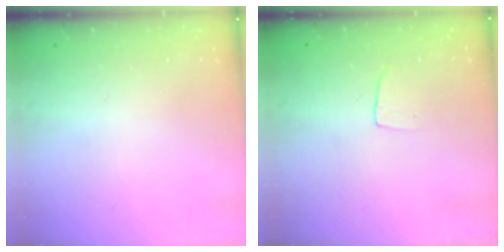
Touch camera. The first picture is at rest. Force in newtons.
{"total": 4.2, "press": 4.2, "slide": 0.3}